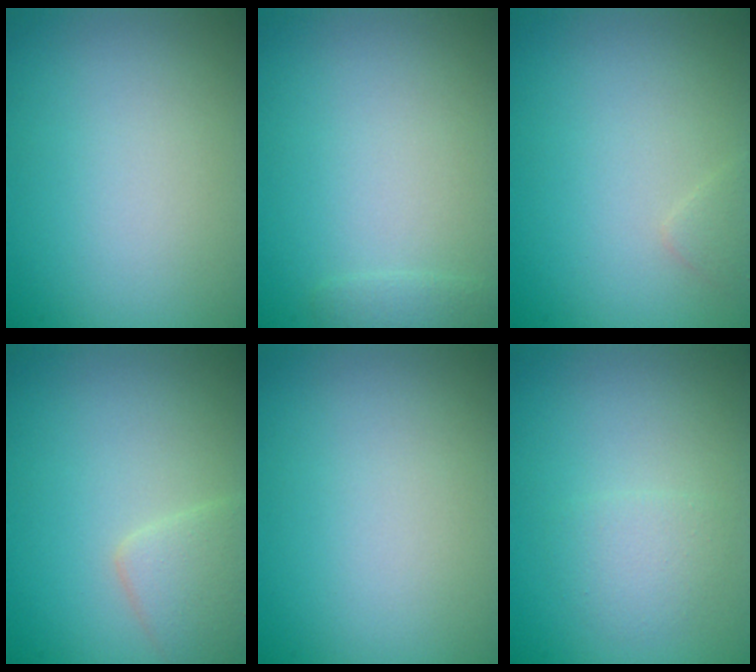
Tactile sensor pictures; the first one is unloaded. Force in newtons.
{"total": 0.8, "press": 0.8, "slide": 0.1}
{"total": 0.8, "press": 0.8, "slide": 0.1}
{"total": 2.5, "press": 2.5, "slide": 0.1}
{"total": 0.0}
{"total": 1.6, "press": 1.6, "slide": 0.0}